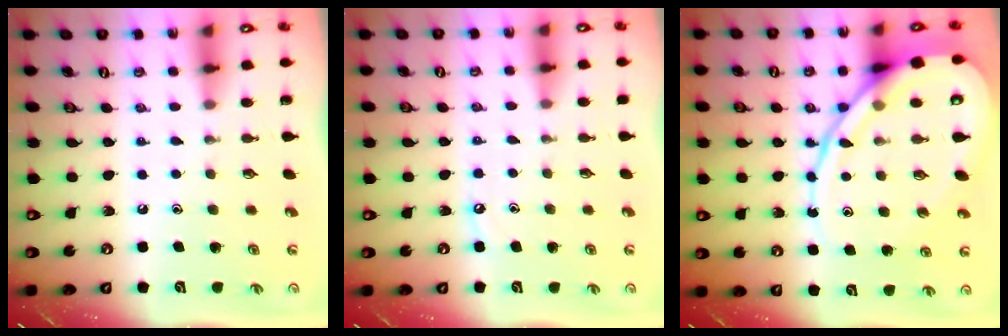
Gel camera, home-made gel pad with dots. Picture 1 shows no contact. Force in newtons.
{"total": 4.0, "press": 3.9, "slide": 0.6}
{"total": 15.1, "press": 15.0, "slide": 1.1}